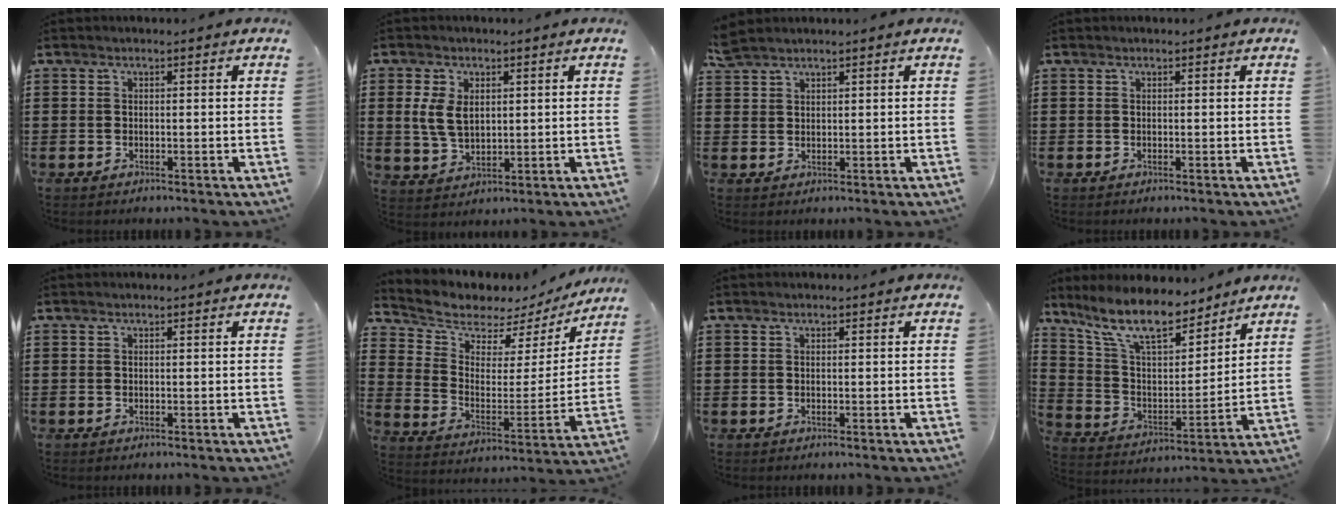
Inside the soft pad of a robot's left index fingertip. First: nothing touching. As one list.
[{"total": 5.3, "force": [1.1, 3.2, 4.0], "torque": [-0.101, 0.005, 0.016]}, {"total": 2.3, "force": [2.1, 0.5, 0.7], "torque": [-0.018, 0.002, 0.043]}, {"total": 0.0}, {"total": 0.0}, {"total": 5.1, "force": [4.7, 2.0, 0.3], "torque": [-0.046, -0.042, 0.076]}, {"total": 0.0}, {"total": 11.6, "force": [9.6, 2.6, 6.0], "torque": [-0.152, -0.047, 0.171]}]